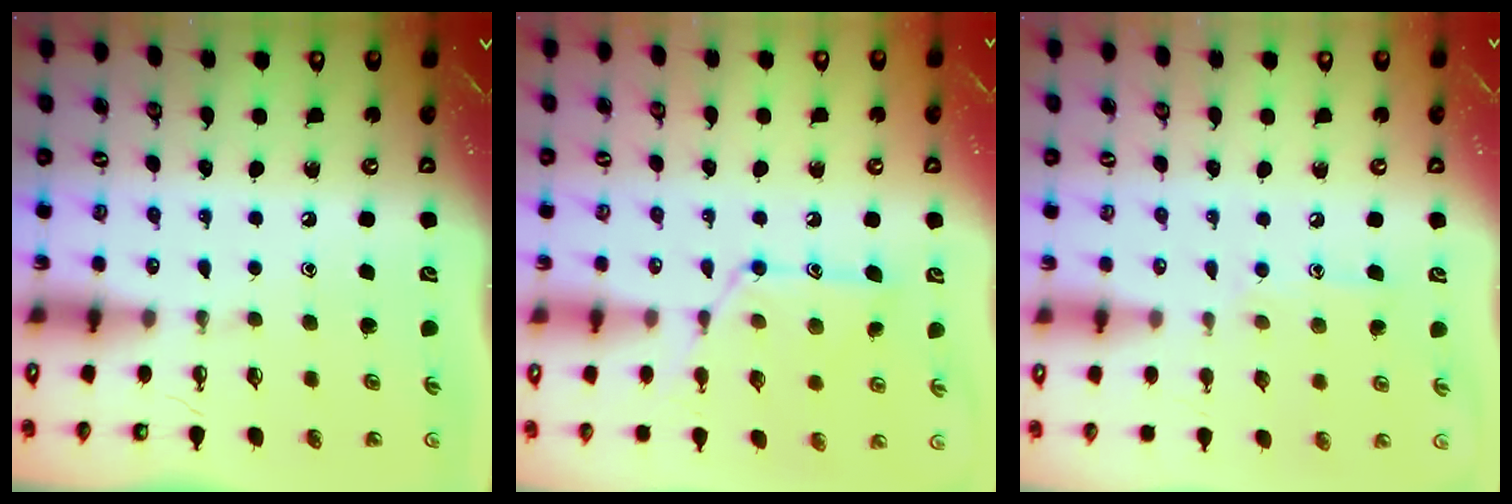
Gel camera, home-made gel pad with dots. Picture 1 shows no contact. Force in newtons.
{"total": 10.9, "press": 10.9, "slide": 0.1}
{"total": 7.9, "press": 7.9, "slide": 0.4}